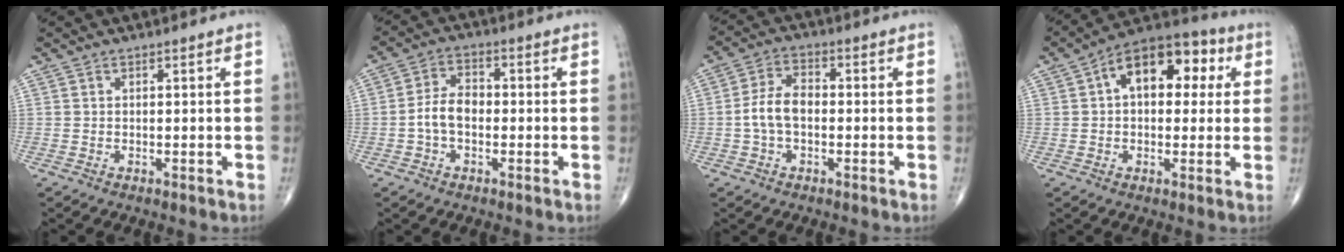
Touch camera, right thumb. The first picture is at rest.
{"total": 5.6, "force": [-1.1, 3.5, 4.2], "torque": [-0.073, 0.023, -0.029]}
{"total": 6.5, "force": [-0.9, 3.9, 5.2], "torque": [-0.100, 0.022, -0.024]}
{"total": 14.2, "force": [3.3, 8.5, 10.8], "torque": [-0.122, 0.031, 0.039]}